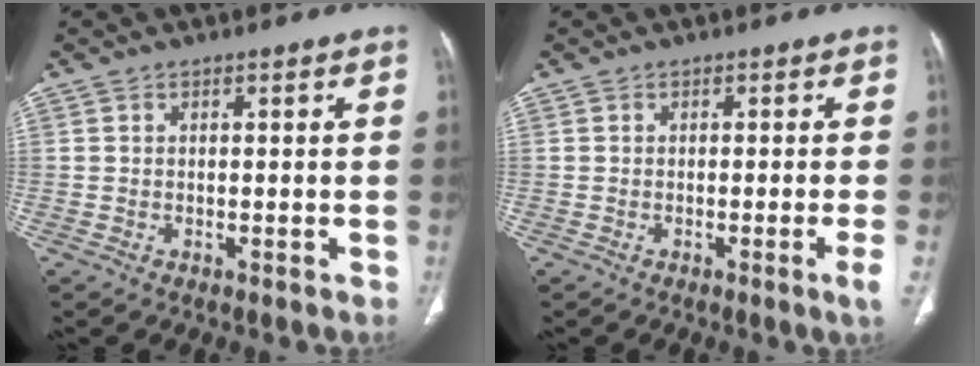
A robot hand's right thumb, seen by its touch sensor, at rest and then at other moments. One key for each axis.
{"total": 2.1, "fx": -0.8, "fy": -0.5, "fz": 1.9, "tx": -0.036, "ty": -0.006, "tz": -0.014}